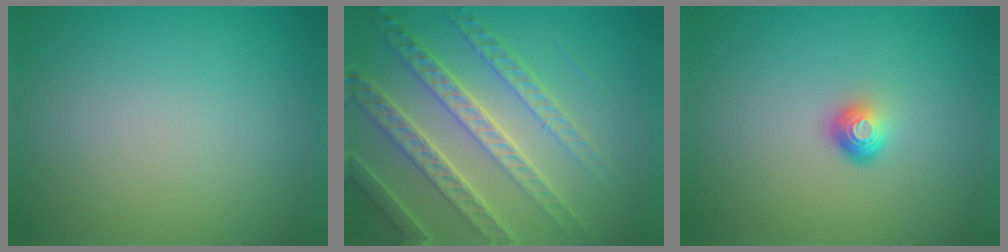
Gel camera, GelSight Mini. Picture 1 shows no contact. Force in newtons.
{"total": 7.5, "press": 5.3, "slide": 5.3}
{"total": 1.7, "press": 1.2, "slide": 1.3}